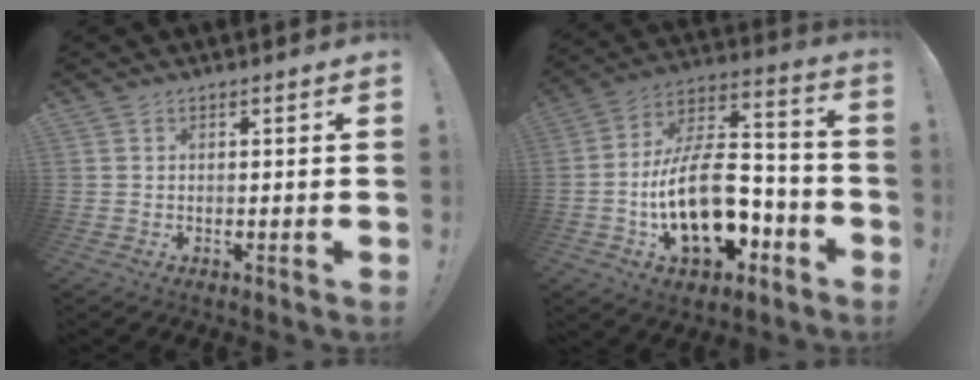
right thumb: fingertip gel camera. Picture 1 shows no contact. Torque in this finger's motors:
{"motor_torque": [1.83, 2.49, 1.56, -1.21, 0.19]}